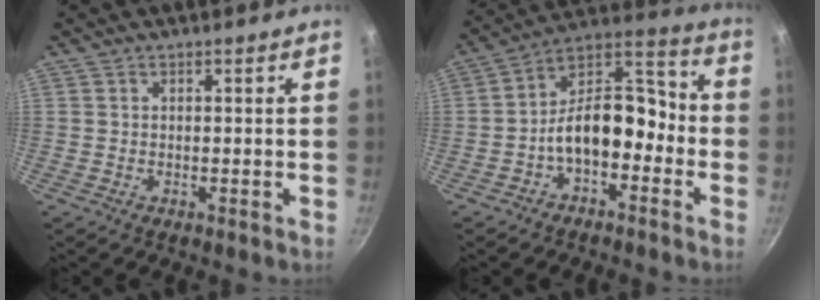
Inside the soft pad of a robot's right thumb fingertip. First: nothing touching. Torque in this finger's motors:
{"motor_torque": [1.92, 2.24, 1.33, -0.73, 0.12]}